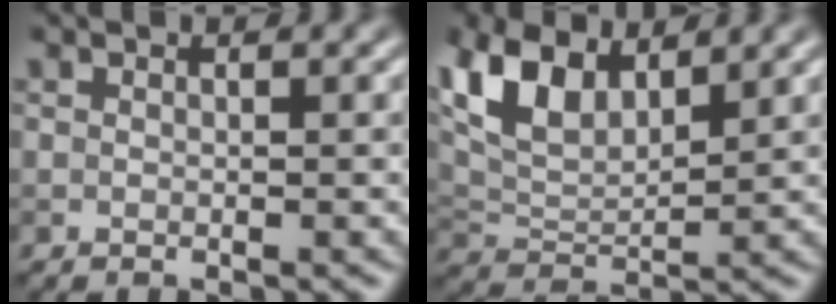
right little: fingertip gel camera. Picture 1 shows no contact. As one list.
[{"total": 7.4, "force": [4.2, 3.6, 4.9], "torque": [-0.111, 0.012, 0.080]}]